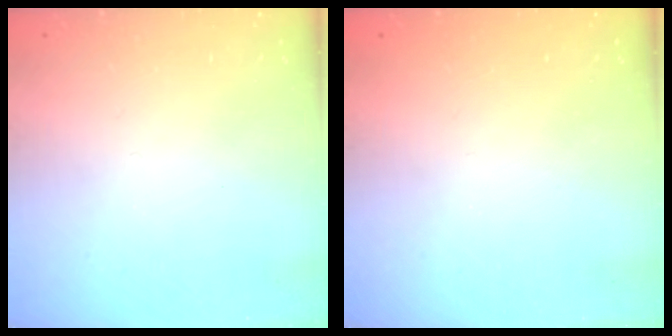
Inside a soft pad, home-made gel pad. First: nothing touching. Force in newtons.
{"total": 0.8, "press": 0.8, "slide": 0.3}